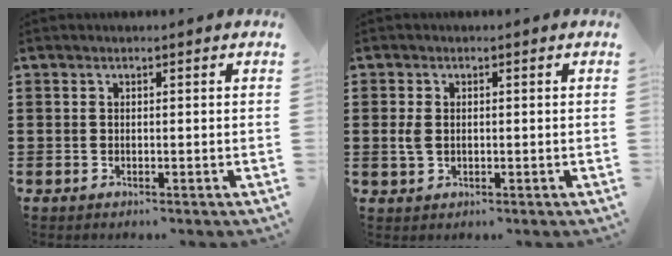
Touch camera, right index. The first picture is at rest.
{"total": 2.4, "force": [0.1, 1.5, 1.9], "torque": [-0.055, -0.001, -0.003]}